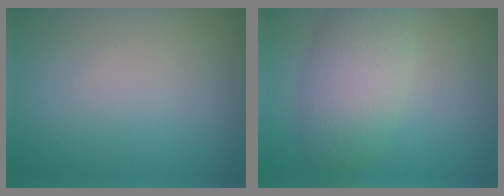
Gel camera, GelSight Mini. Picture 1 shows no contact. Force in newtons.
{"total": 5.0, "press": 5.0, "slide": 0.1}